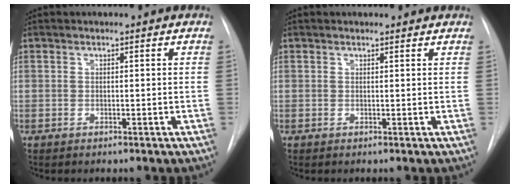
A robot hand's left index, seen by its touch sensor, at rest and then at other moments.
{"total": 1.9, "force": [1.8, 0.5, 0.3], "torque": [-0.011, 0.010, 0.017]}